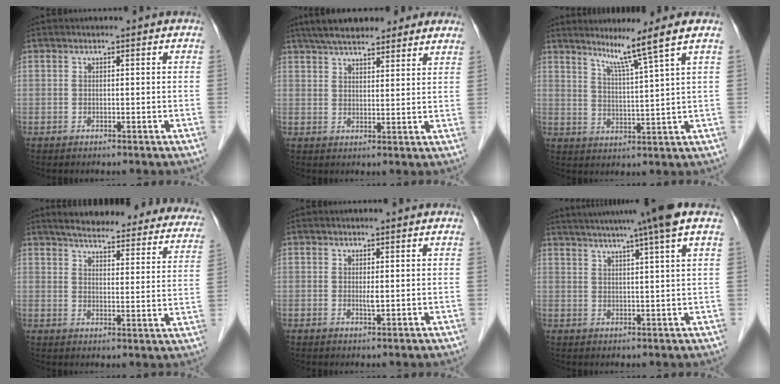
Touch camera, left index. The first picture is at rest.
{"total": 13.9, "force": [11.5, 3.5, 7.0], "torque": [-0.104, 0.036, 0.162]}
{"total": 6.8, "force": [4.6, -2.6, 4.3], "torque": [-0.076, -0.016, 0.084]}
{"total": 29.2, "force": [26.3, 5.6, 11.4], "torque": [-0.151, -0.041, 0.304]}
{"total": 1.0, "force": [0.2, 0.1, 1.0], "torque": [-0.023, -0.004, 0.006]}
{"total": 12.9, "force": [10.0, -2.0, 7.8], "torque": [-0.130, 0.007, 0.131]}